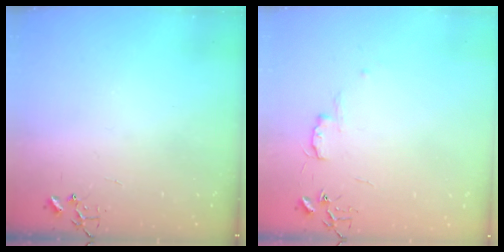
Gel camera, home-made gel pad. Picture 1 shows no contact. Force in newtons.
{"total": 5.8, "press": 5.7, "slide": 0.7}